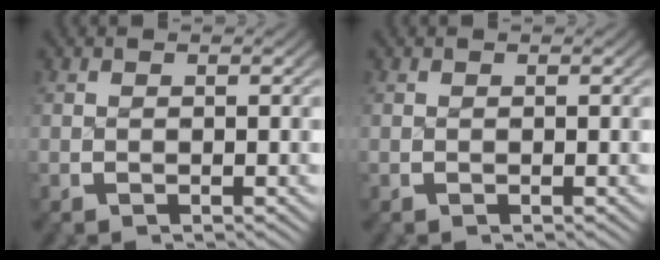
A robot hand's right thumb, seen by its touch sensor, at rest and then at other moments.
{"total": 0.0}